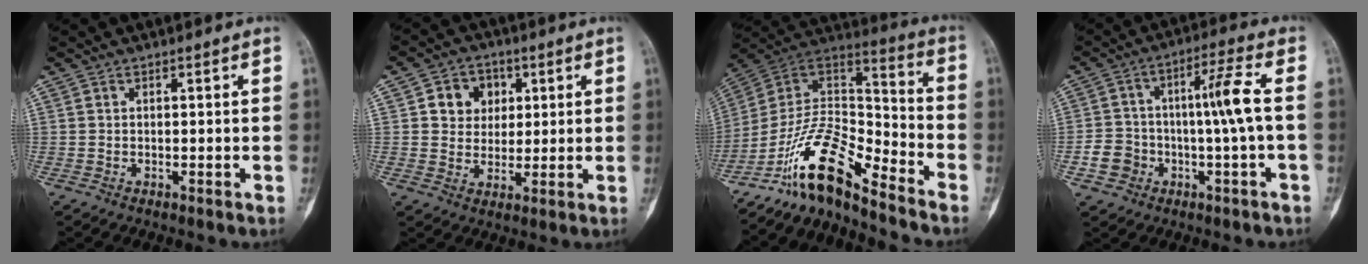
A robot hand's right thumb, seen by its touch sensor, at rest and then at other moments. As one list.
[{"total": 7.6, "force": [2.2, 6.6, 3.2], "torque": [-0.012, -0.002, 0.034]}, {"total": 15.5, "force": [-12.0, 4.2, 8.9], "torque": [-0.152, 0.105, -0.226]}, {"total": 10.2, "force": [-1.8, 4.0, 9.2], "torque": [-0.171, 0.047, -0.023]}]